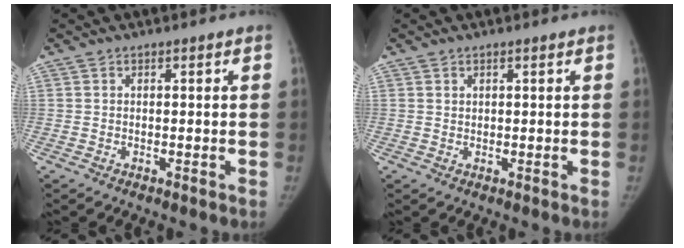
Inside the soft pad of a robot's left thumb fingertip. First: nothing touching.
{"total": 0.7, "force": [0.6, 0.4, 0.2], "torque": [0.002, -0.004, 0.009]}